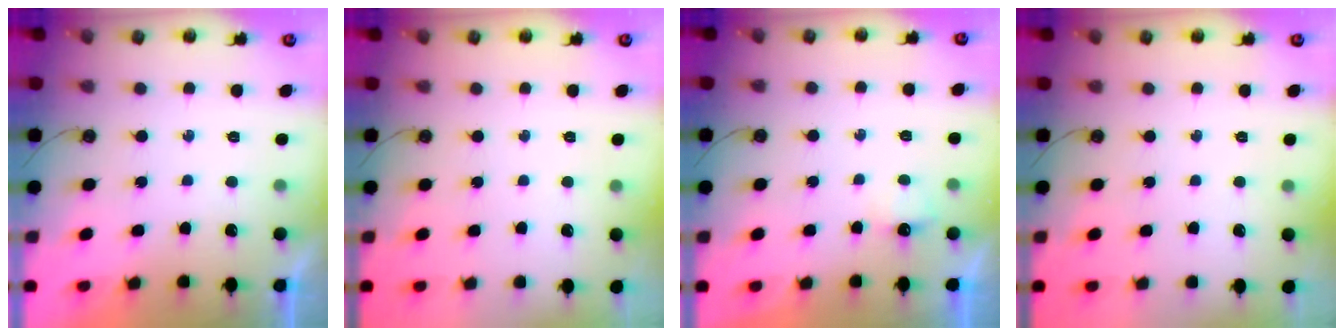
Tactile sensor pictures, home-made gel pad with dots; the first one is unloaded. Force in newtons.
{"total": 0.0}
{"total": 3.3, "press": 3.2, "slide": 0.6}
{"total": 0.0}